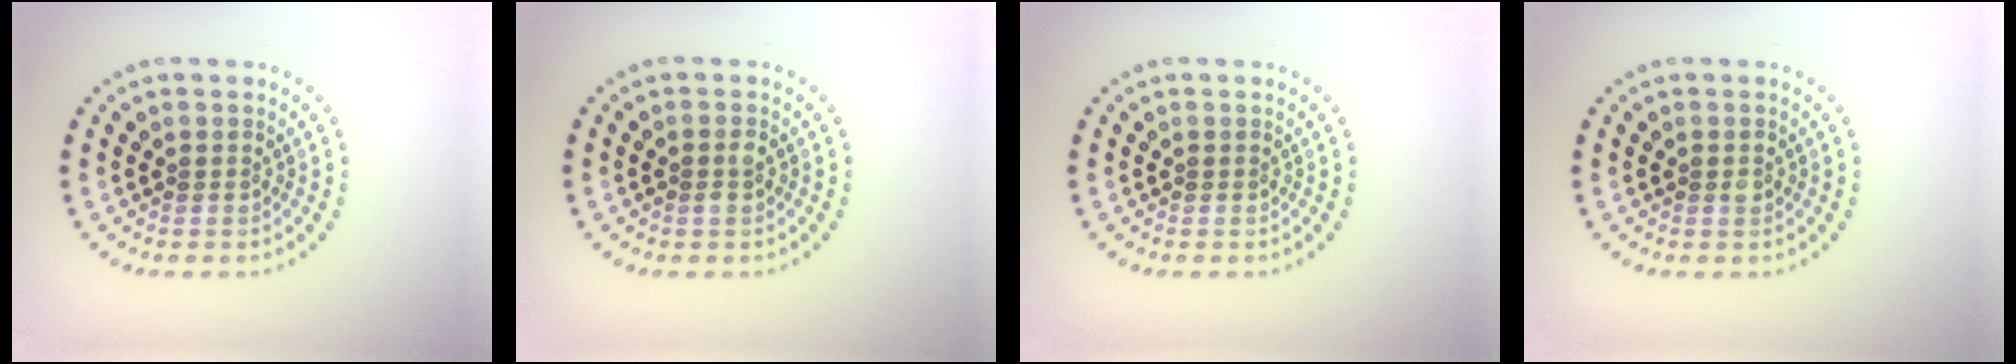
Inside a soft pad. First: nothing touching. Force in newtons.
{"total": 0.9, "press": 0.9, "slide": 0.3}
{"total": 0.0}
{"total": 0.9, "press": 0.8, "slide": 0.1}